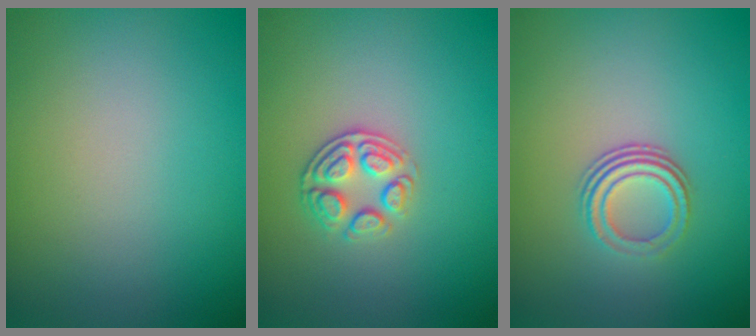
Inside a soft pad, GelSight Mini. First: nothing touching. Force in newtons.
{"total": 2.6, "press": 2.4, "slide": 1.1}
{"total": 3.2, "press": 2.1, "slide": 2.5}